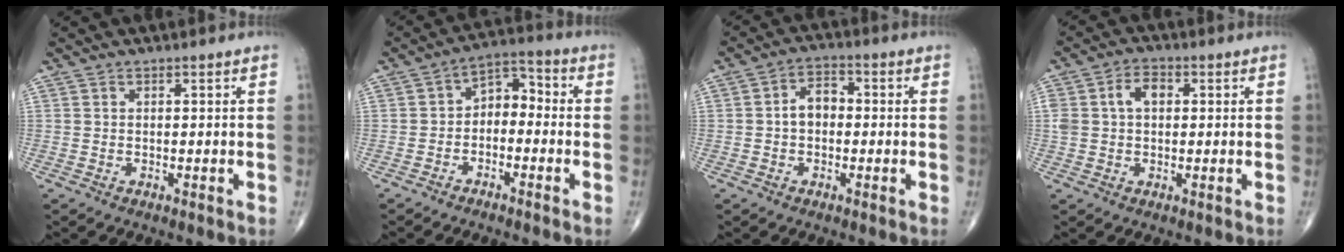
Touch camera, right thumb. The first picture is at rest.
{"total": 6.4, "force": [-1.6, 4.4, 4.4], "torque": [-0.046, 0.044, -0.042]}
{"total": 5.1, "force": [-0.3, 3.5, 3.6], "torque": [-0.048, 0.023, -0.015]}
{"total": 5.9, "force": [1.0, 4.0, 4.2], "torque": [-0.081, 0.023, 0.019]}